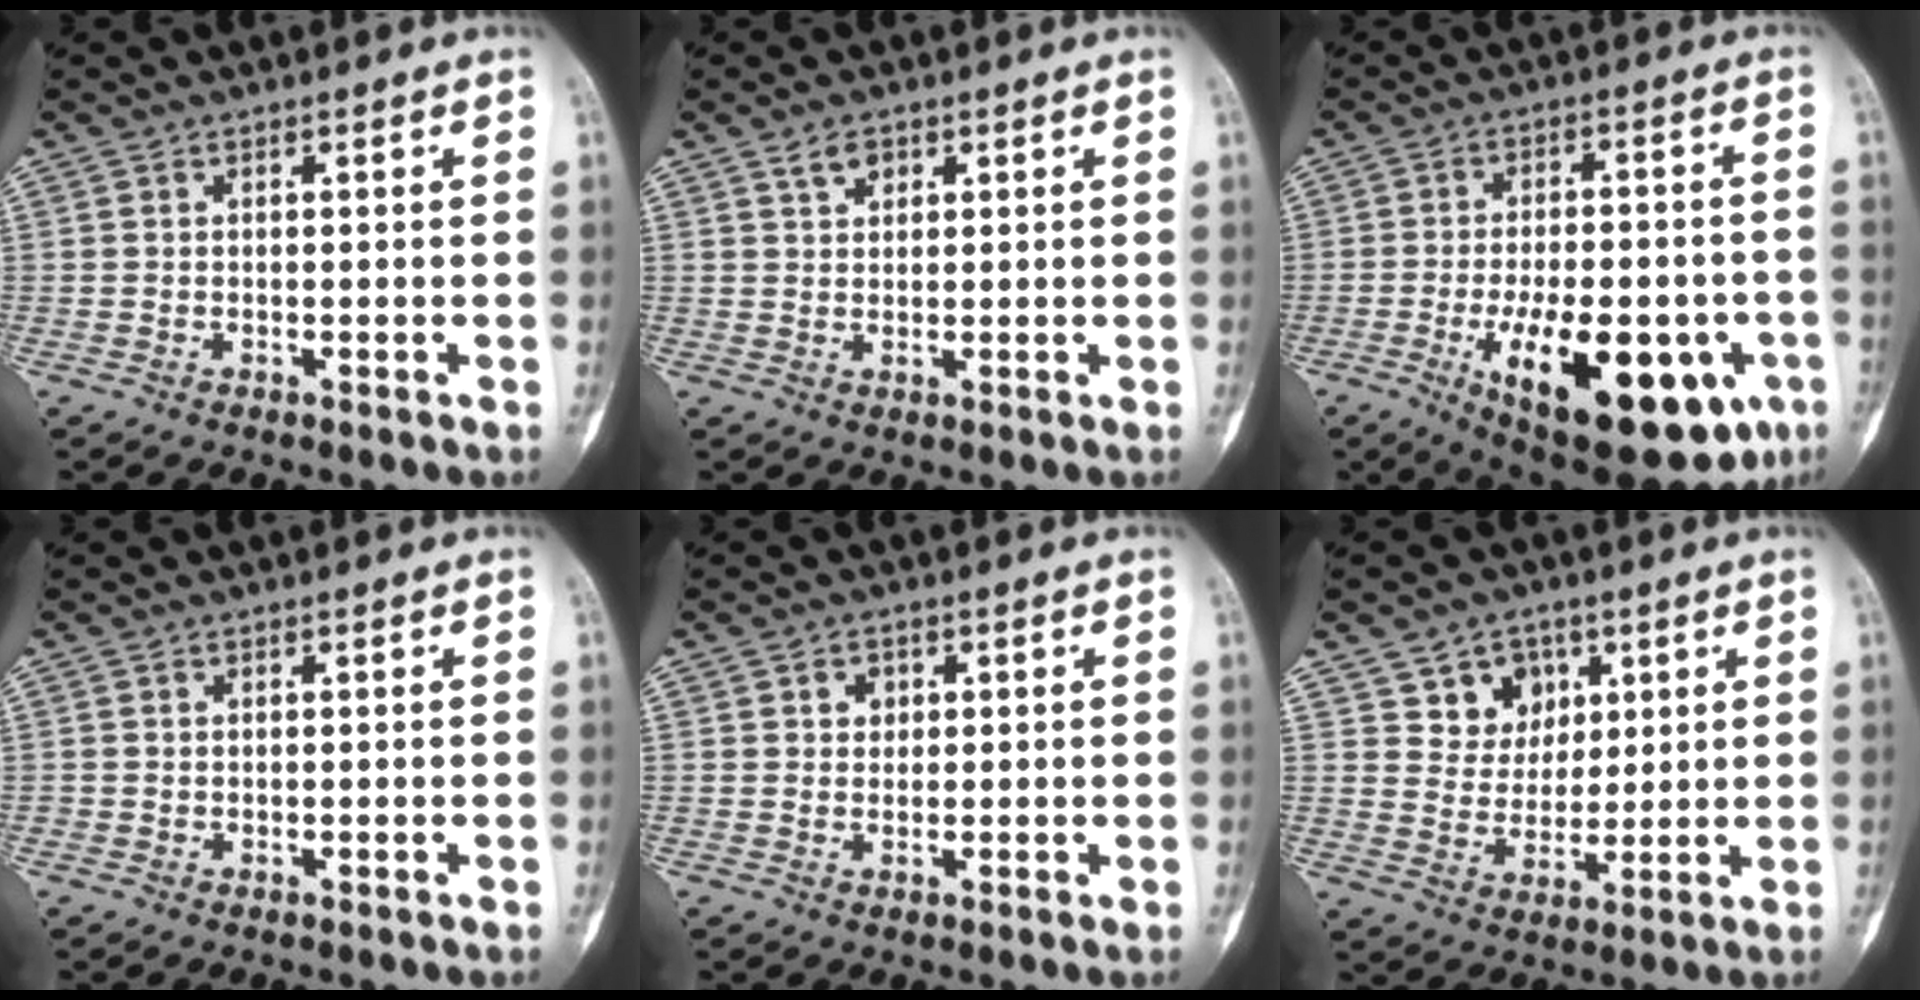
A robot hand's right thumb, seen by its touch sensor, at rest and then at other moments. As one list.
[{"total": 2.8, "force": [1.6, 1.8, 1.4], "torque": [-0.016, -0.007, 0.030]}, {"total": 24.3, "force": [-8.9, 10.4, 20.1], "torque": [-0.253, 0.004, -0.109]}, {"total": 0.0}, {"total": 2.4, "force": [0.7, 2.0, 1.1], "torque": [-0.003, -0.001, 0.008]}, {"total": 8.1, "force": [4.0, 6.8, 2.0], "torque": [0.007, -0.019, 0.072]}]